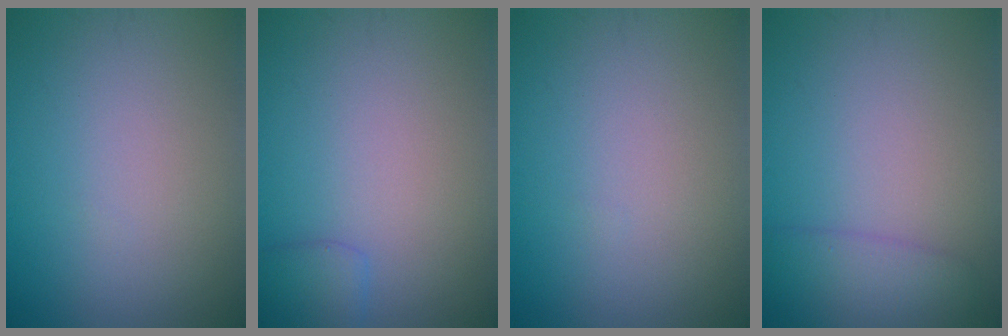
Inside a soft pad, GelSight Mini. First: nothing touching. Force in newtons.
{"total": 1.7, "press": 1.7, "slide": 0.1}
{"total": 0.0}
{"total": 2.8, "press": 2.8, "slide": 0.1}